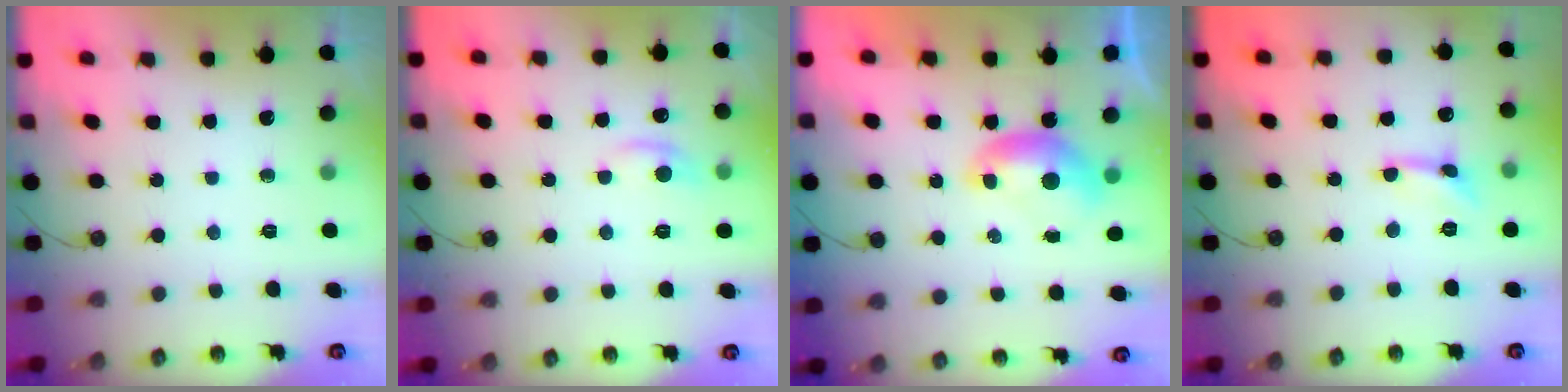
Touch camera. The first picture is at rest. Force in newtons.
{"total": 1.8, "press": 1.6, "slide": 0.8}
{"total": 0.0}
{"total": 0.7, "press": 0.6, "slide": 0.3}